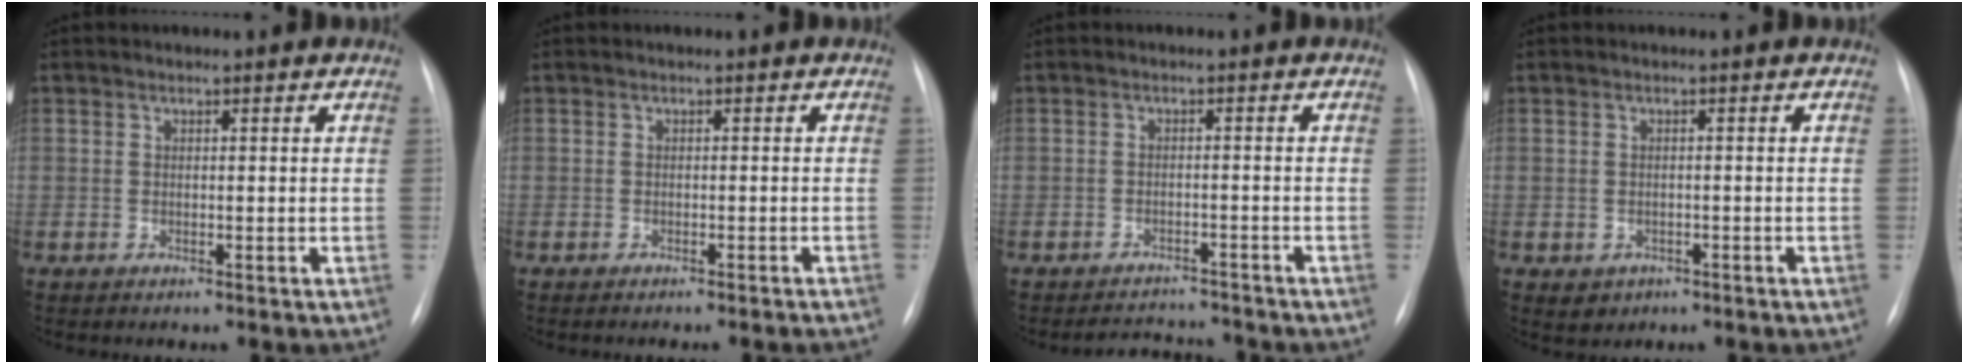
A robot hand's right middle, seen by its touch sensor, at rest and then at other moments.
{"total": 4.3, "force": [-3.9, -0.2, 1.8], "torque": [-0.018, 0.001, -0.048]}
{"total": 4.4, "force": [-4.3, 0.8, 0.0], "torque": [0.000, 0.003, -0.065]}
{"total": 2.2, "force": [-1.0, 1.9, 0.5], "torque": [-0.004, 0.004, -0.006]}